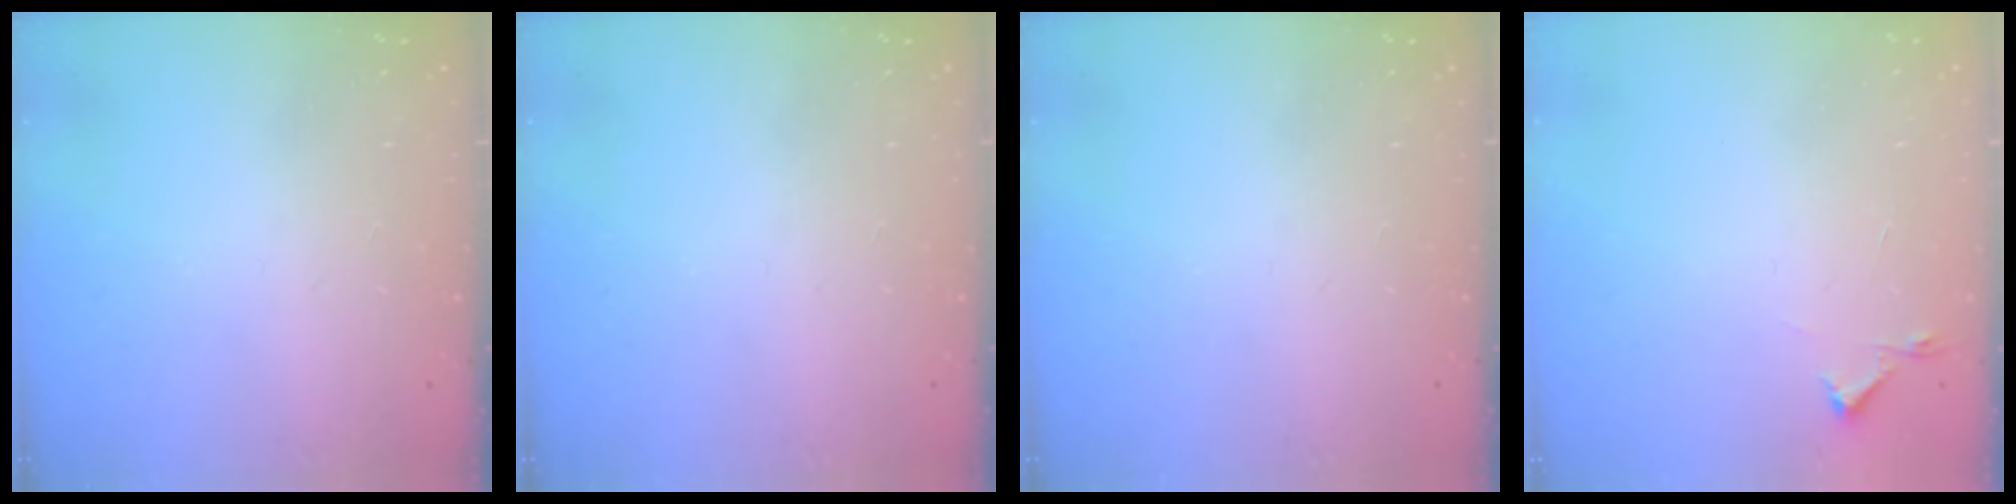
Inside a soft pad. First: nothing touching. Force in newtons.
{"total": 0.0}
{"total": 0.0}
{"total": 2.7, "press": 2.6, "slide": 0.4}